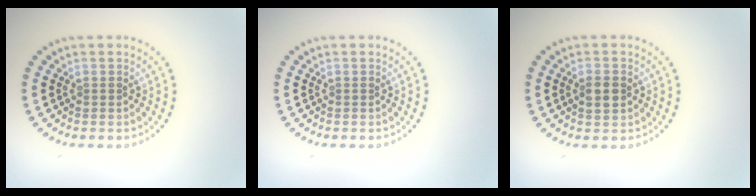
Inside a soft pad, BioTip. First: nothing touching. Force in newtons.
{"total": 0.0}
{"total": 2.0, "press": 2.0, "slide": 0.1}